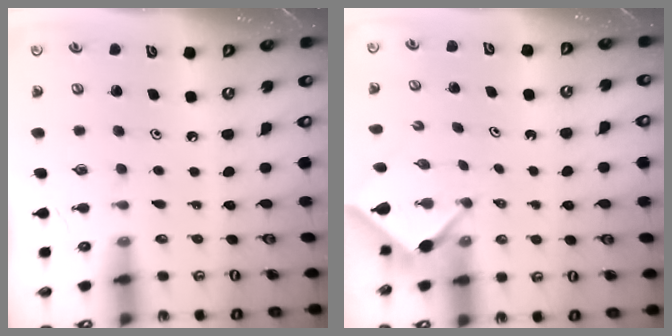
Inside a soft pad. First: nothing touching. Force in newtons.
{"total": 2.4, "press": 2.4, "slide": 0.2}